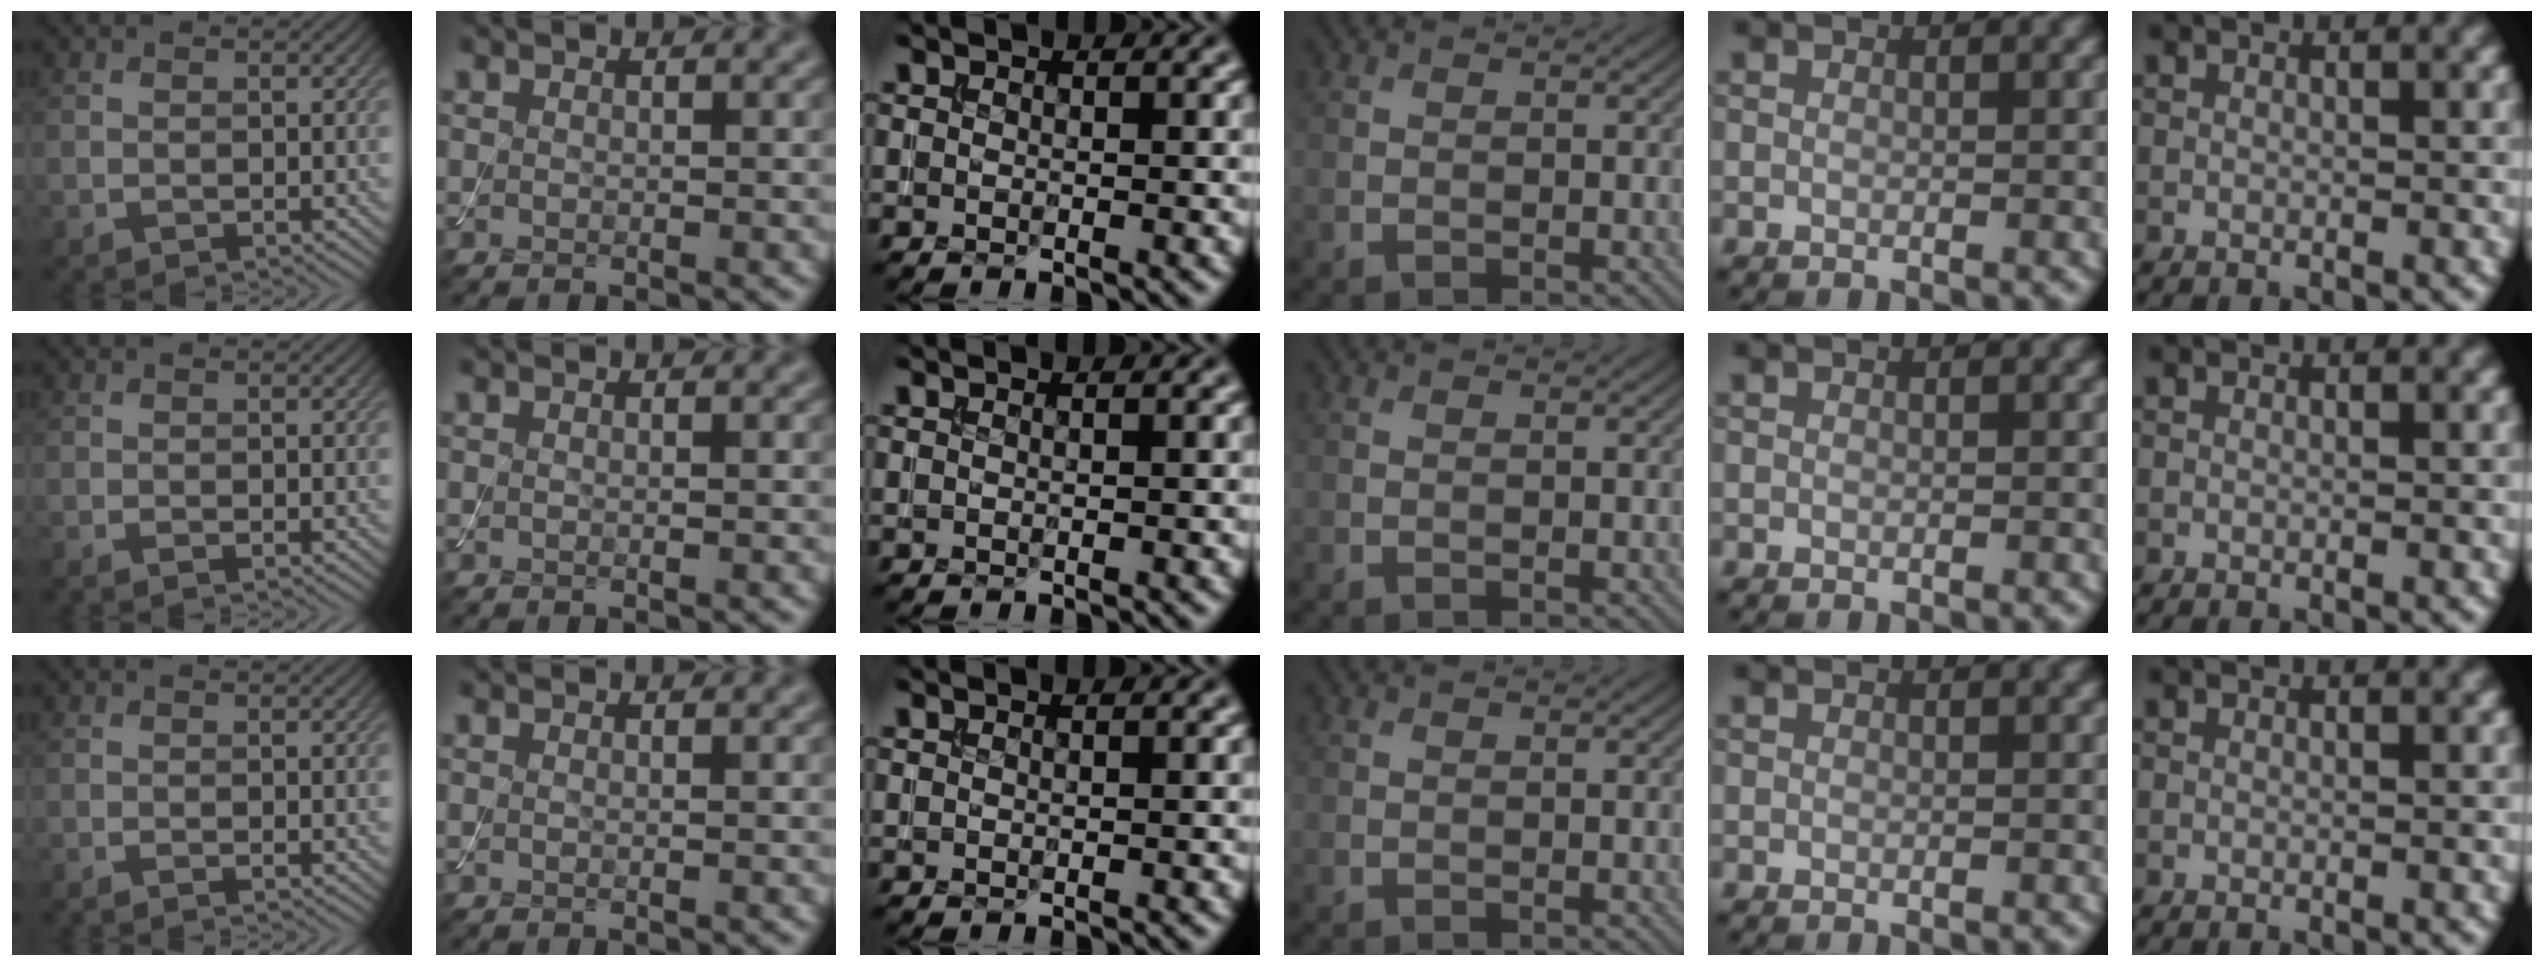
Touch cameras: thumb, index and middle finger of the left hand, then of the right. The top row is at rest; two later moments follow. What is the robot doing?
{"motion": "assemble", "object": "toy tower of hanoi"}